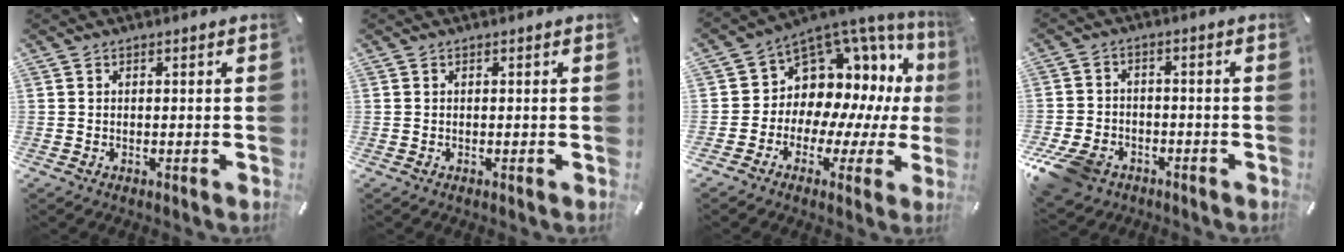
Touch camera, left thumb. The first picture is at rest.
{"total": 0.0}
{"total": 9.6, "force": [4.7, 7.9, 2.7], "torque": [-0.053, -0.075, 0.096]}
{"total": 9.7, "force": [-5.8, 6.4, 4.3], "torque": [-0.105, 0.028, -0.110]}